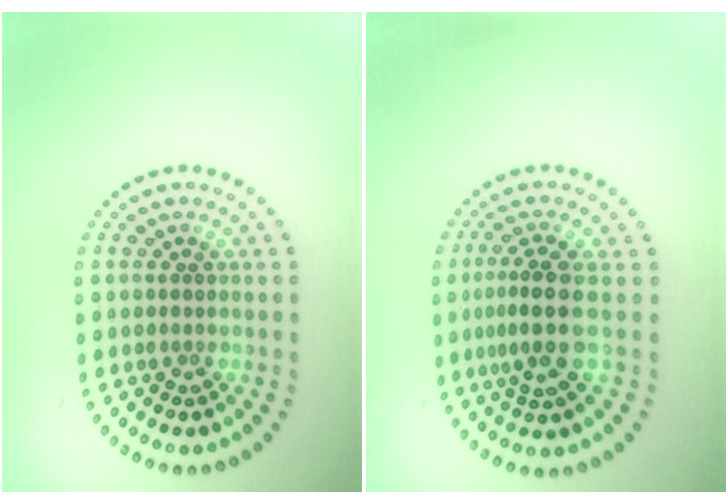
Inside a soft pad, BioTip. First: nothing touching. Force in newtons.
{"total": 3.6, "press": 3.0, "slide": 2.1}